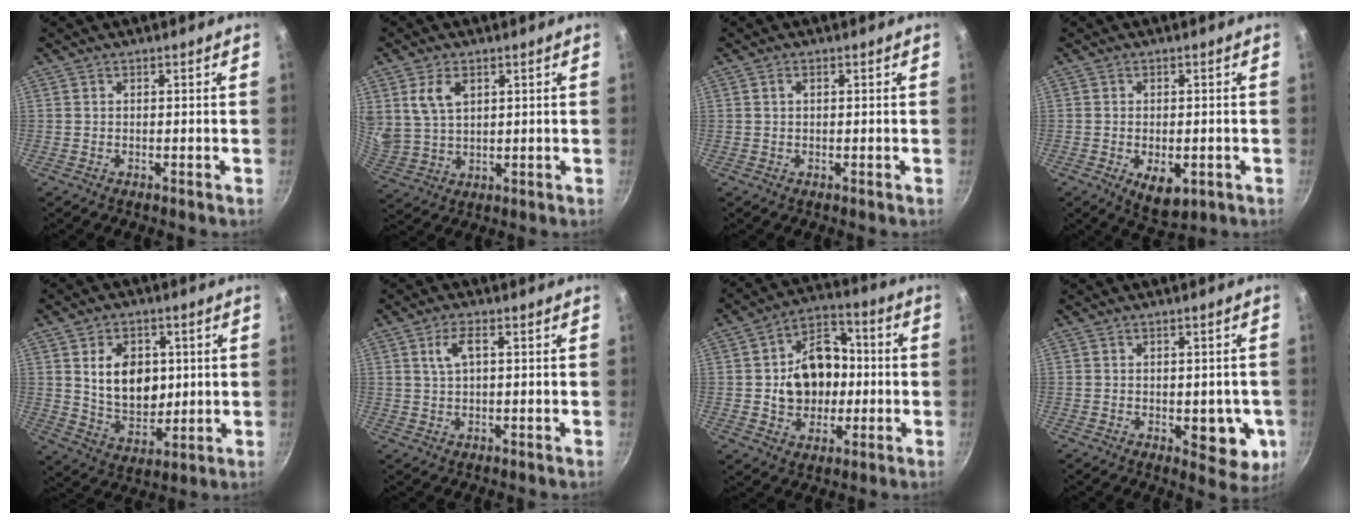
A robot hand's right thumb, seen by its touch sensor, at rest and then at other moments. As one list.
[{"total": 7.6, "force": [3.1, 4.8, 5.0], "torque": [-0.085, -0.013, 0.071]}, {"total": 1.0, "force": [0.3, 0.6, 0.8], "torque": [-0.012, 0.004, 0.004]}, {"total": 6.6, "force": [-2.0, 3.7, 5.1], "torque": [-0.061, -0.004, -0.018]}, {"total": 12.4, "force": [2.2, 9.0, 8.2], "torque": [-0.104, -0.018, 0.049]}, {"total": 4.1, "force": [1.1, 1.7, 3.6], "torque": [-0.066, 0.010, 0.024]}, {"total": 14.5, "force": [-0.2, 11.3, 9.0], "torque": [-0.107, 0.028, -0.006]}, {"total": 8.3, "force": [-1.4, 4.5, 6.9], "torque": [-0.048, -0.006, -0.012]}]